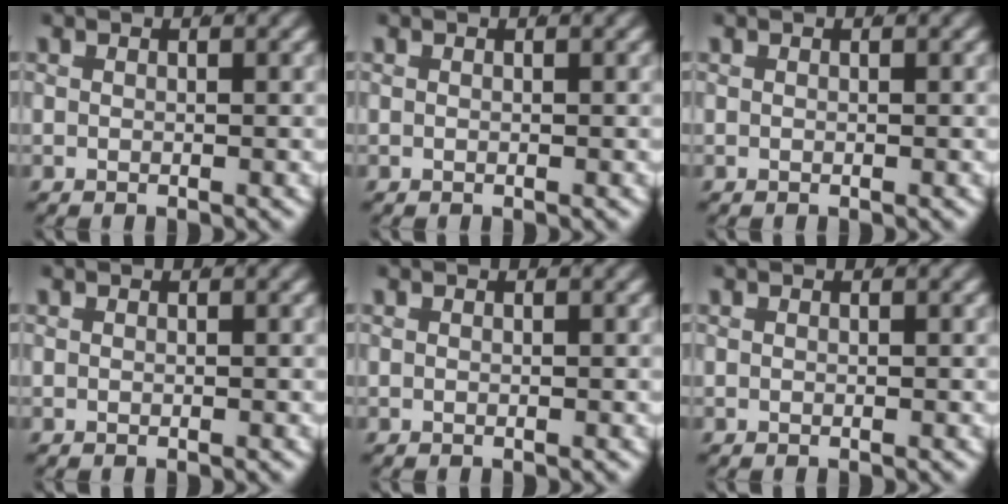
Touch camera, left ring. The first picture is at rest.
{"total": 0.0}
{"total": 0.0}
{"total": 0.0}
{"total": 0.0}
{"total": 0.0}